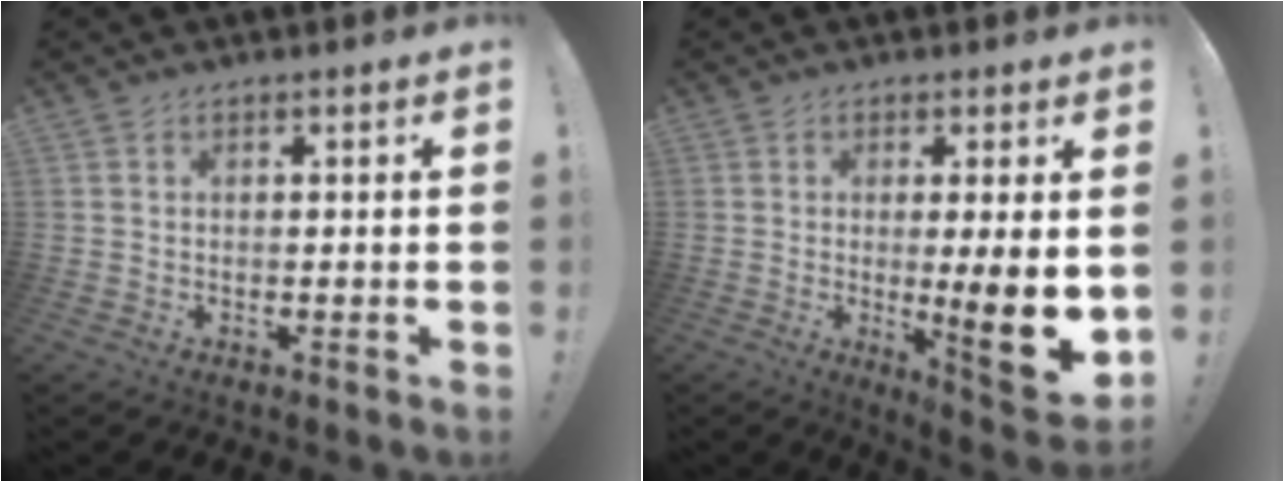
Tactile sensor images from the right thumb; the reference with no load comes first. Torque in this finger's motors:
{"motor_torque": [0.46, 0.60, 0.61, 0.47, 0.11]}